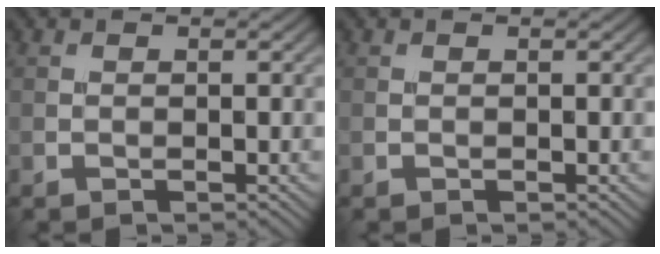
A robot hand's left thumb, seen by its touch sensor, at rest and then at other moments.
{"total": 0.0}